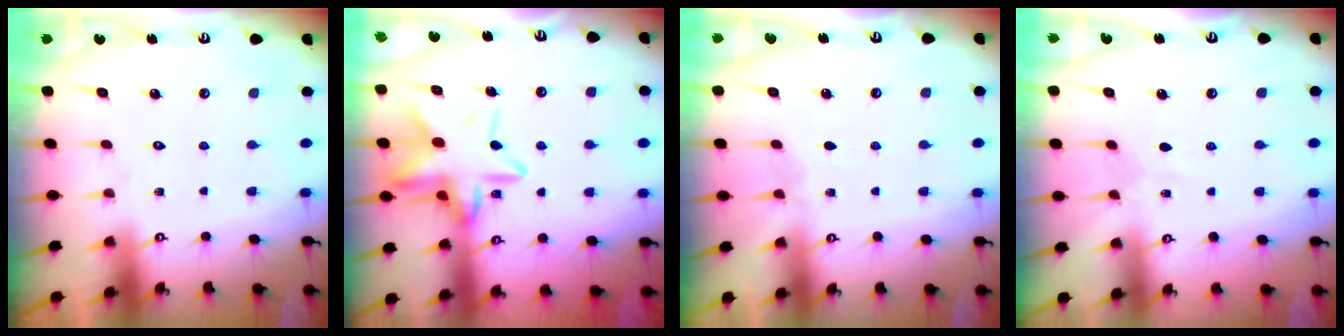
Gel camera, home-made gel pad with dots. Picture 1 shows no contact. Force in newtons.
{"total": 15.9, "press": 15.8, "slide": 1.6}
{"total": 5.2, "press": 4.4, "slide": 2.9}
{"total": 3.3, "press": 3.3, "slide": 0.4}